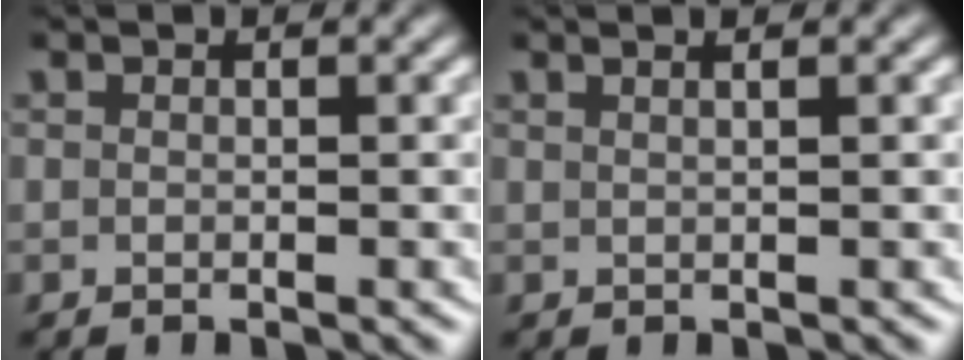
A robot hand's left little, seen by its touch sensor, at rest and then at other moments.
{"total": 2.1, "force": [1.2, 0.1, 1.7], "torque": [-0.016, 0.011, 0.018]}